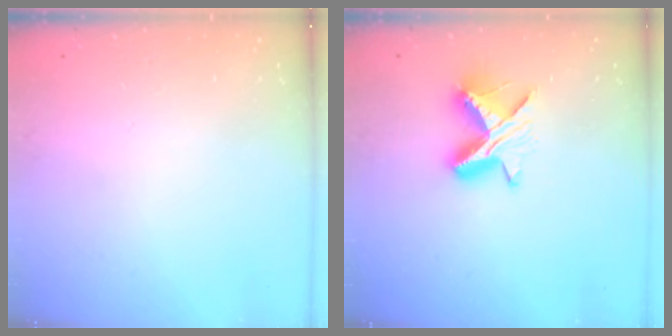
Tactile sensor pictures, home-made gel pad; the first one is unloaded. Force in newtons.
{"total": 10.4, "press": 10.4, "slide": 0.8}